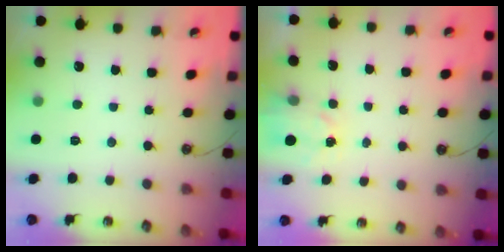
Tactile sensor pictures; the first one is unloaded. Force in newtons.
{"total": 2.6, "press": 2.6, "slide": 0.3}